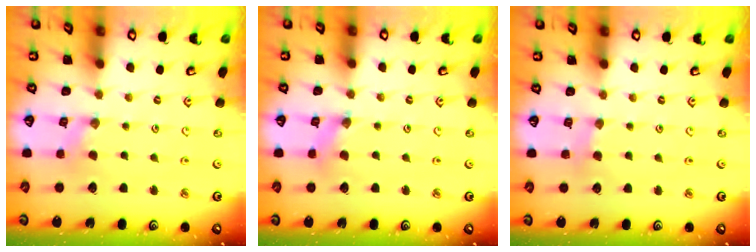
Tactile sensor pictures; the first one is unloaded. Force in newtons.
{"total": 0.8, "press": 0.8, "slide": 0.2}
{"total": 2.2, "press": 2.2, "slide": 0.4}